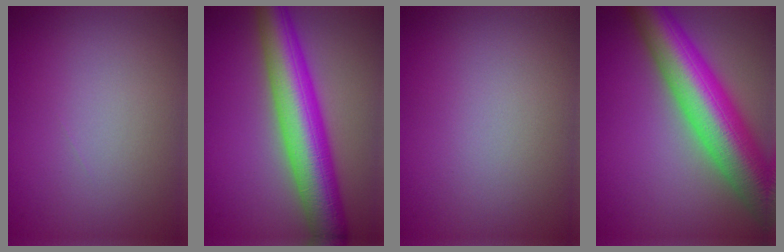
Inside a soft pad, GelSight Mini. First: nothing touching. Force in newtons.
{"total": 9.3, "press": 9.3, "slide": 0.3}
{"total": 0.0}
{"total": 11.9, "press": 11.9, "slide": 0.7}